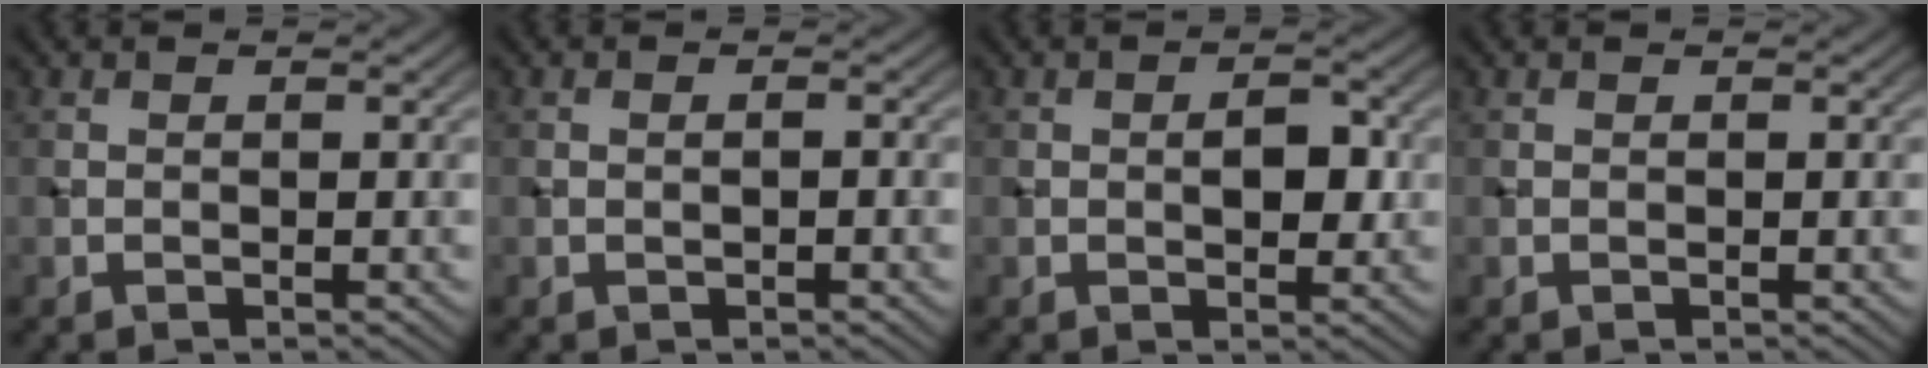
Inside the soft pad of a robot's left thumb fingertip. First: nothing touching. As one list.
[{"total": 0.8, "force": [-0.3, 0.3, 0.7], "torque": [-0.012, 0.001, -0.005]}, {"total": 3.0, "force": [0.0, 1.6, 2.6], "torque": [-0.038, 0.001, -0.003]}, {"total": 0.0}]